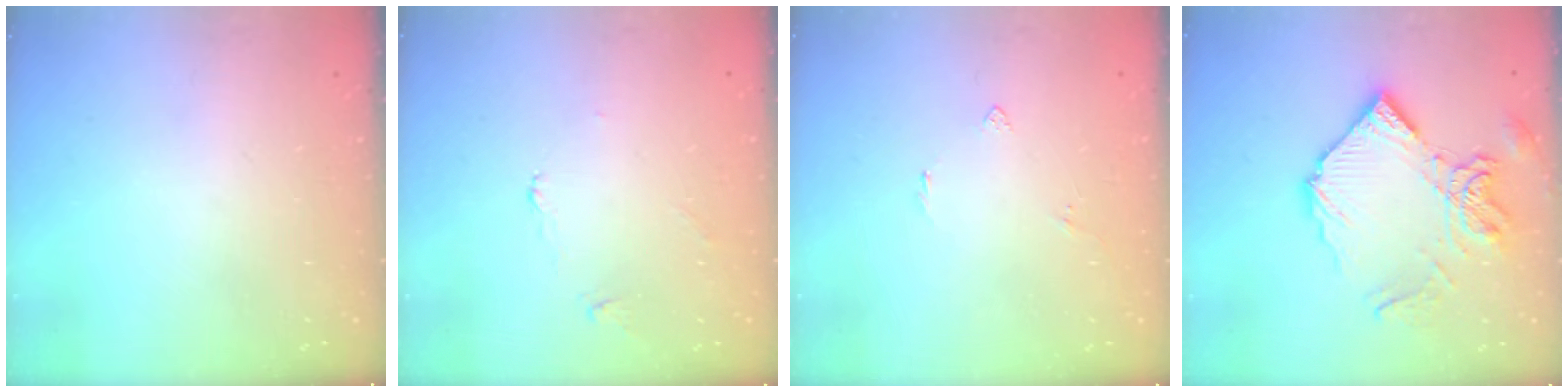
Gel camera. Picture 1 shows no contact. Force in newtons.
{"total": 1.9, "press": 1.8, "slide": 0.3}
{"total": 2.7, "press": 2.7, "slide": 0.5}
{"total": 16.5, "press": 16.3, "slide": 1.9}